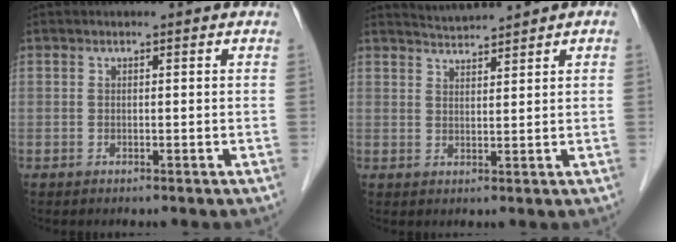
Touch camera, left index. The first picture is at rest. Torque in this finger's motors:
{"motor_torque": [-0.22, -0.57, -0.45, 0.01]}